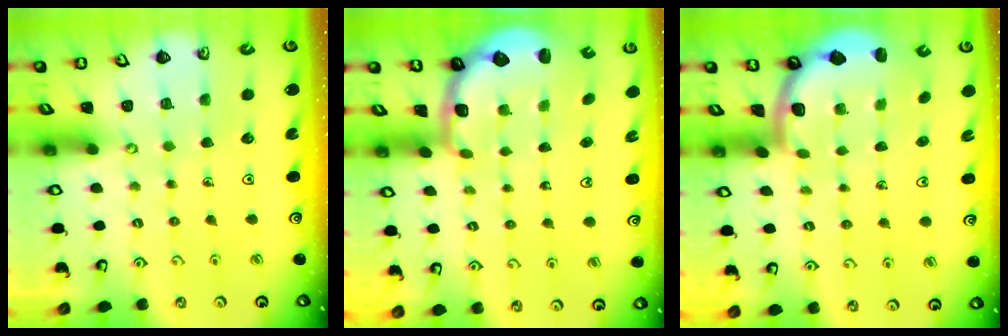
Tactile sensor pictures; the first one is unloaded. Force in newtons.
{"total": 2.6, "press": 1.9, "slide": 1.7}
{"total": 1.8, "press": 1.8, "slide": 0.1}